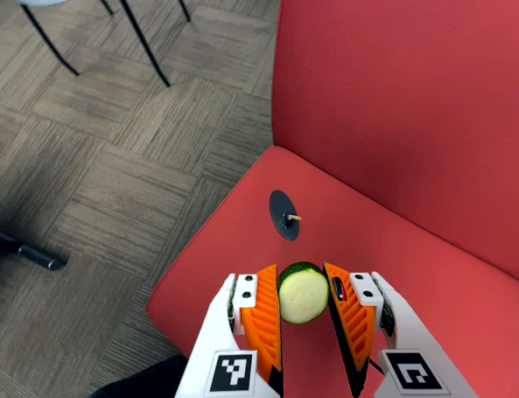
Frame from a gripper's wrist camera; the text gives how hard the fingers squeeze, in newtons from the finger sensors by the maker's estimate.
{"total": 9.8, "left": 10.6, "right": 9.1}